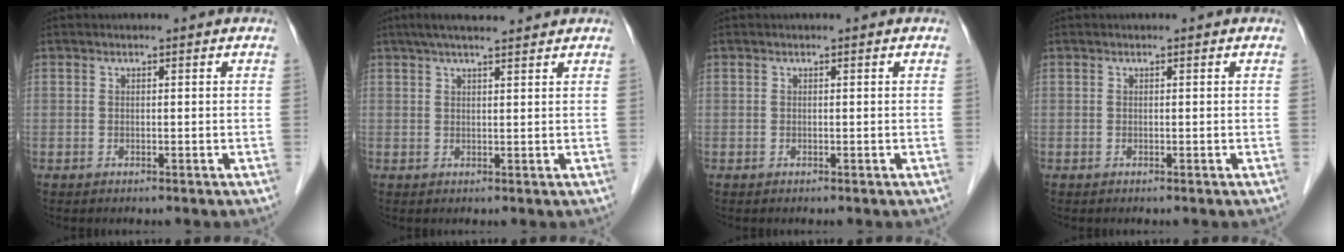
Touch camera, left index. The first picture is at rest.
{"total": 8.1, "force": [6.8, 0.8, 4.4], "torque": [-0.067, 0.034, 0.100]}
{"total": 0.0}
{"total": 0.0}